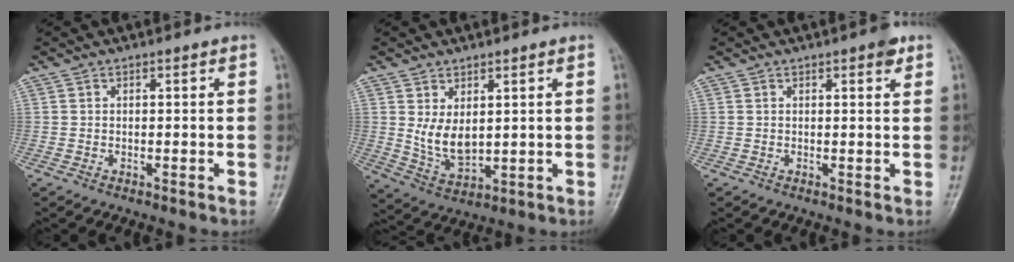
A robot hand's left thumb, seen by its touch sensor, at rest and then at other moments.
{"total": 6.6, "force": [1.7, 3.6, 5.2], "torque": [-0.084, -0.021, 0.049]}
{"total": 2.2, "force": [1.3, 0.6, 1.7], "torque": [-0.019, -0.004, 0.015]}